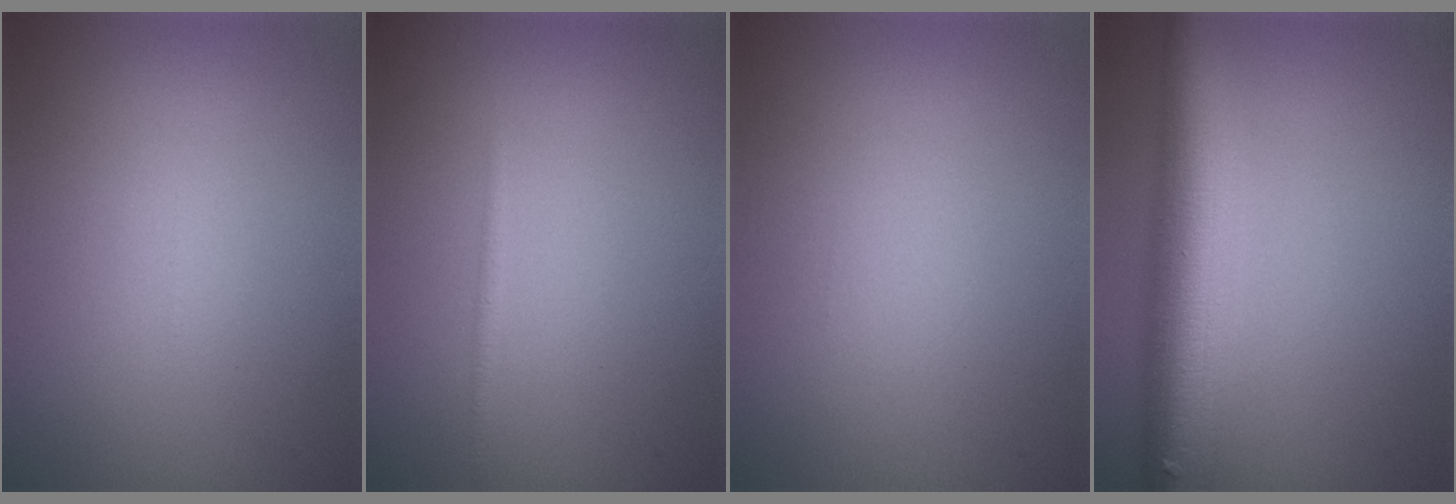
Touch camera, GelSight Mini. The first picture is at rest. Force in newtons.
{"total": 0.8, "press": 0.7, "slide": 0.1}
{"total": 0.0}
{"total": 9.4, "press": 9.3, "slide": 0.6}